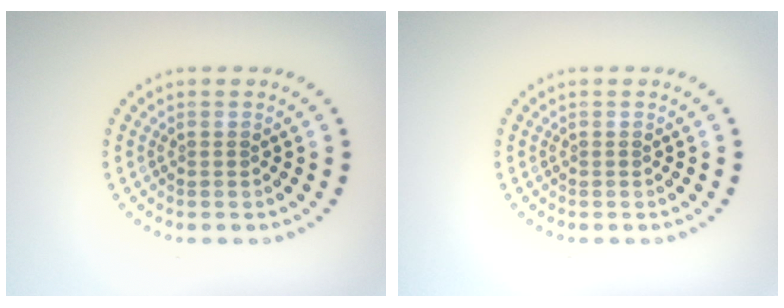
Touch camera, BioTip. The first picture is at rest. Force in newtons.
{"total": 0.0}